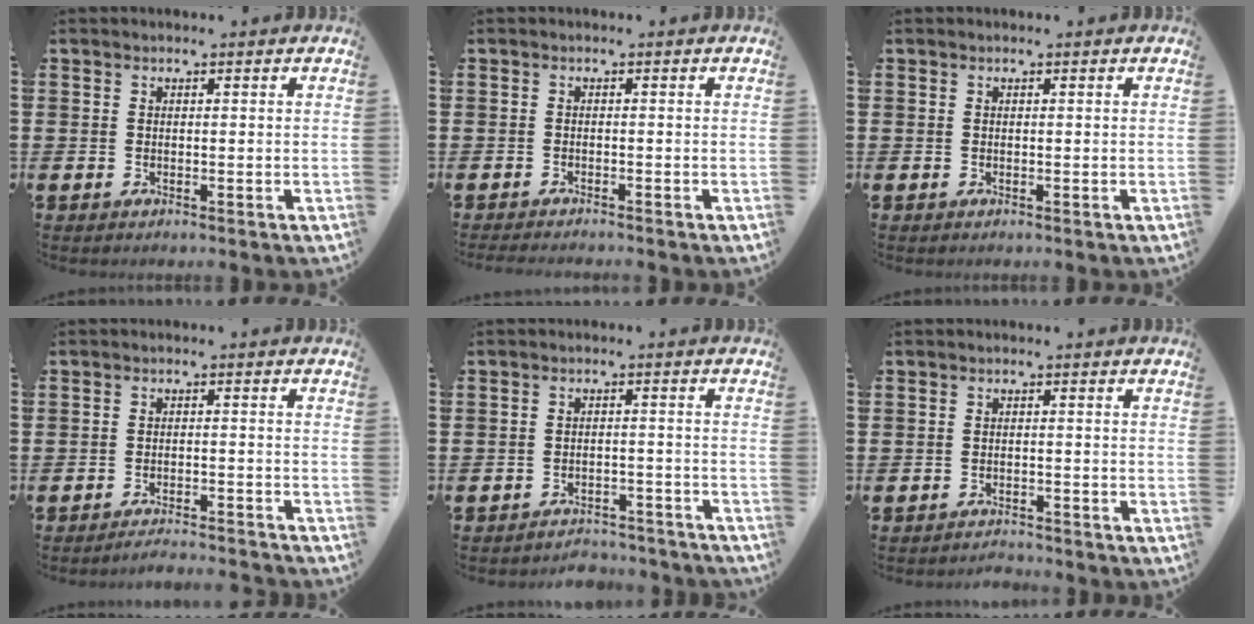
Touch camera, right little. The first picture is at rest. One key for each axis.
{"total": 0.9, "fx": -0.8, "fy": -0.1, "fz": 0.1, "tx": -0.003, "ty": -0.002, "tz": -0.017}
{"total": 0.0}
{"total": 2.1, "fx": -2.0, "fy": -0.2, "fz": 0.3, "tx": -0.006, "ty": 0.004, "tz": -0.041}
{"total": 2.8, "fx": -2.8, "fy": 0.2, "fz": -0.1, "tx": -0.005, "ty": 0.004, "tz": -0.061}
{"total": 1.5, "fx": -1.5, "fy": 0.0, "fz": -0.1, "tx": -0.002, "ty": 0.004, "tz": -0.033}